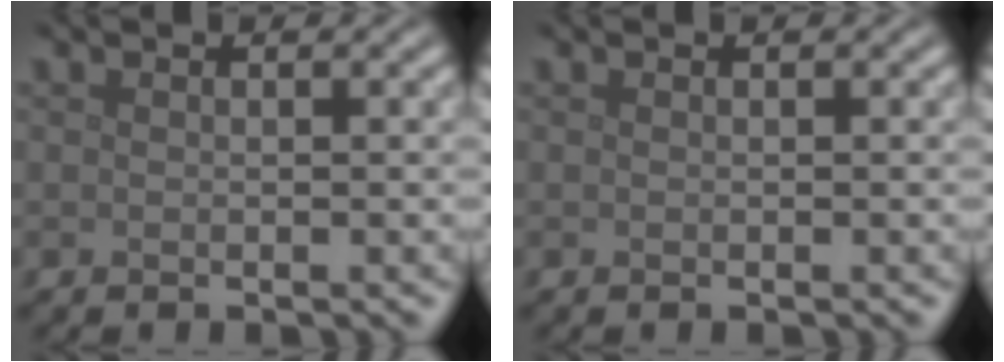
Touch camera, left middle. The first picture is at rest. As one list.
[{"total": 0.0}]